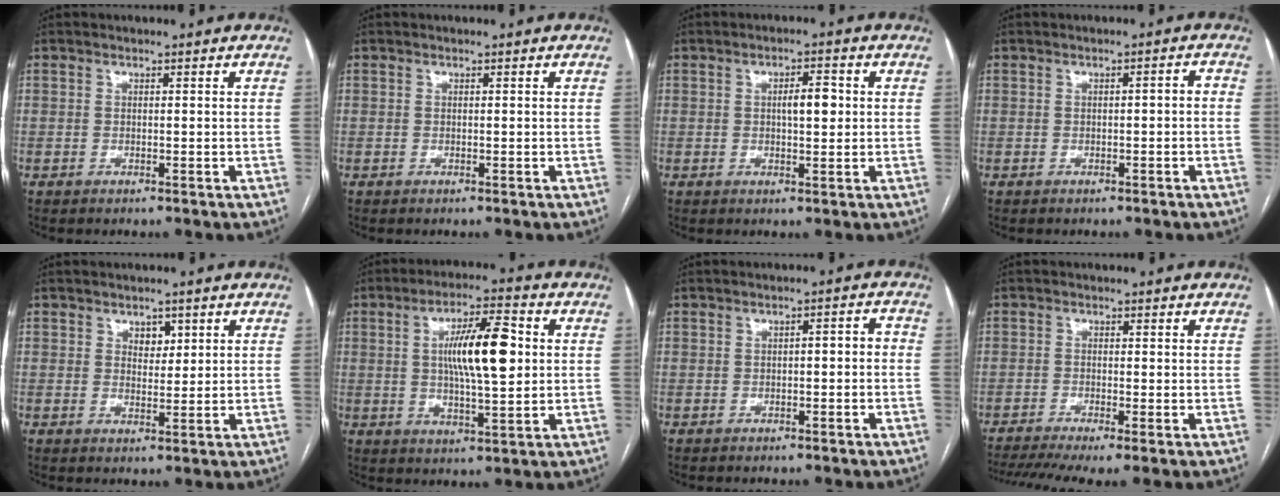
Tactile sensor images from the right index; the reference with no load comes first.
{"total": 0.0}
{"total": 3.8, "force": [0.4, 1.2, 3.6], "torque": [-0.058, 0.007, 0.008]}
{"total": 1.4, "force": [-0.4, 0.3, 1.3], "torque": [-0.014, 0.004, -0.005]}
{"total": 2.6, "force": [1.3, 1.6, 1.5], "torque": [-0.018, 0.000, 0.021]}
{"total": 11.6, "force": [1.6, 2.3, 11.2], "torque": [-0.195, 0.012, 0.027]}
{"total": 2.4, "force": [-0.7, 0.8, 2.2], "torque": [-0.027, 0.016, -0.009]}
{"total": 8.5, "force": [-6.1, 0.9, 5.8], "torque": [-0.095, -0.008, -0.100]}